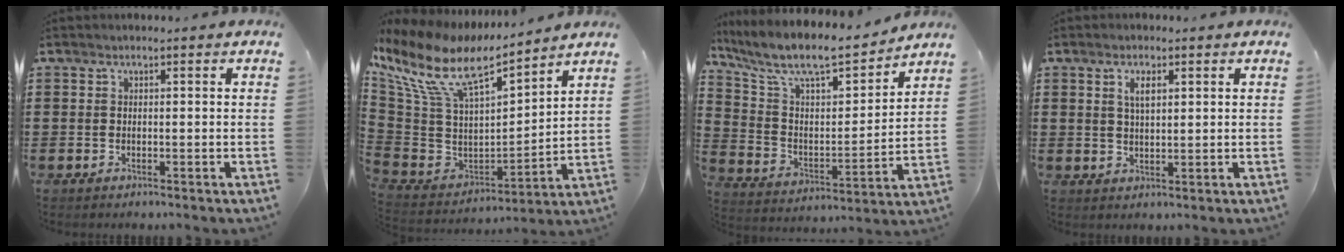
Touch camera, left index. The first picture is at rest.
{"total": 11.7, "force": [7.8, 4.4, 7.5], "torque": [-0.183, -0.052, 0.131]}
{"total": 9.3, "force": [7.9, 2.2, 4.5], "torque": [-0.115, -0.053, 0.129]}
{"total": 3.0, "force": [1.4, 1.2, 2.4], "torque": [-0.051, 0.005, 0.025]}